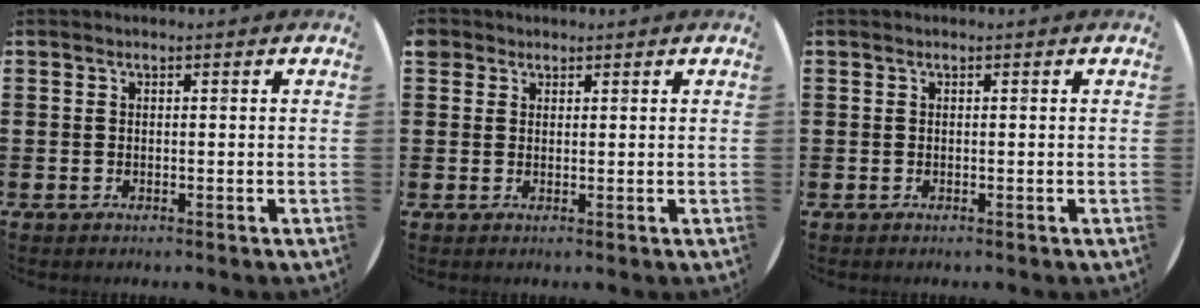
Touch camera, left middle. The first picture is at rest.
{"total": 1.4, "force": [1.1, 0.8, 0.1], "torque": [0.005, 0.000, 0.020]}
{"total": 0.0}